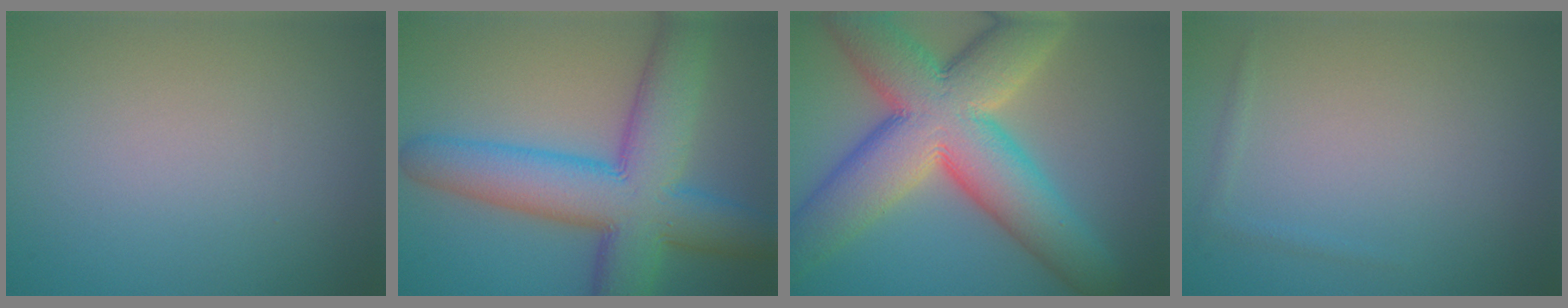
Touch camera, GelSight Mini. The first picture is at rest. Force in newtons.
{"total": 11.5, "press": 11.5, "slide": 0.4}
{"total": 13.6, "press": 13.6, "slide": 0.5}
{"total": 0.6, "press": 0.6, "slide": 0.1}